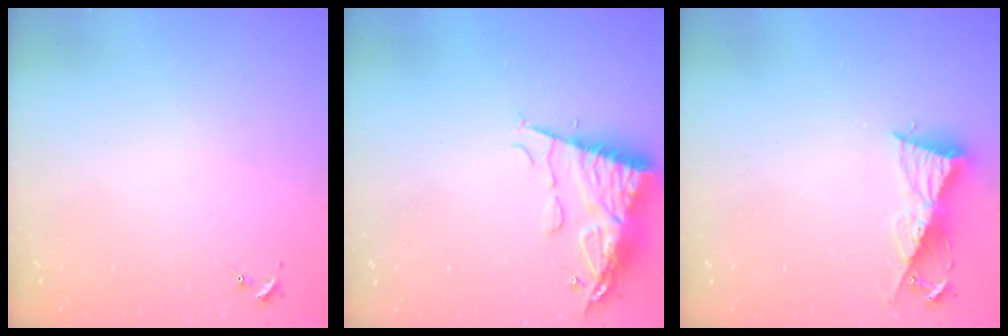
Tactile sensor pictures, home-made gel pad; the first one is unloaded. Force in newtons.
{"total": 13.1, "press": 13.0, "slide": 1.5}
{"total": 9.2, "press": 9.2, "slide": 0.3}